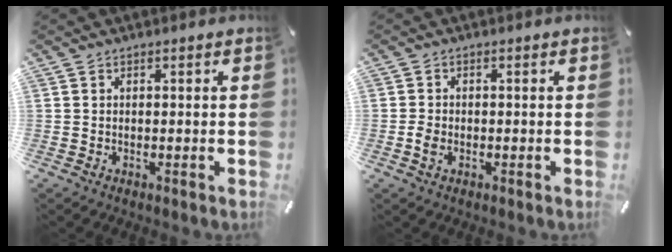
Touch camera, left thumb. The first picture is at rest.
{"total": 1.9, "force": [-0.7, 1.3, 1.2], "torque": [-0.028, 0.000, -0.015]}